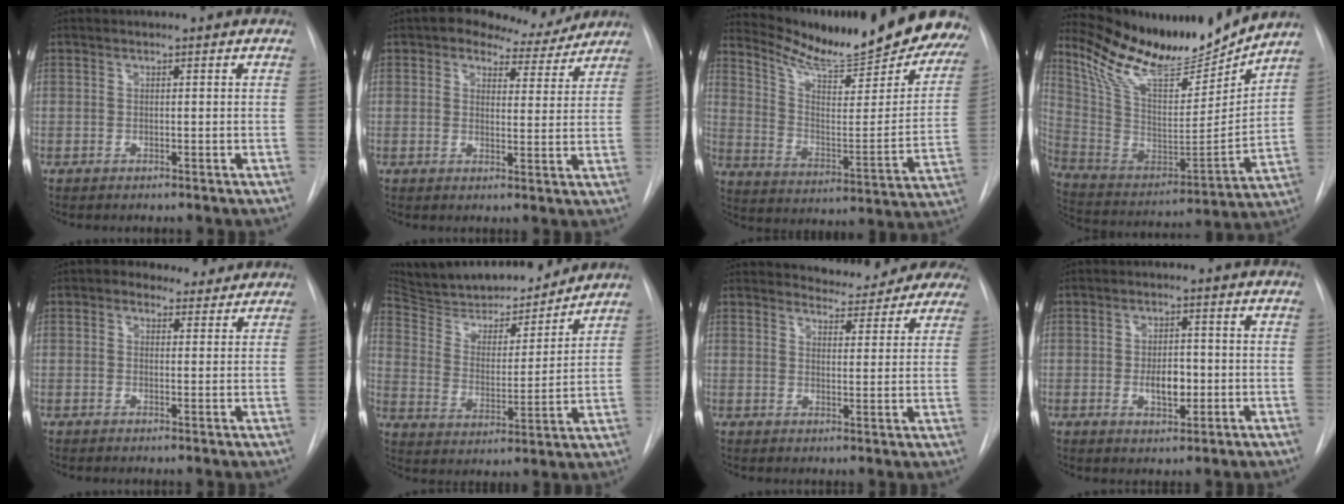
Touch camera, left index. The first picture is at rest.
{"total": 7.1, "force": [6.0, 3.3, 1.8], "torque": [-0.014, 0.005, 0.073]}
{"total": 25.2, "force": [22.7, 2.6, 10.6], "torque": [-0.169, -0.088, 0.314]}
{"total": 20.2, "force": [18.6, 2.6, 7.5], "torque": [-0.152, -0.040, 0.316]}
{"total": 5.3, "force": [4.2, 2.9, 1.4], "torque": [-0.013, 0.011, 0.054]}
{"total": 20.2, "force": [18.4, 4.6, 6.9], "torque": [-0.121, -0.006, 0.287]}
{"total": 11.0, "force": [10.6, 2.8, 1.1], "torque": [0.005, -0.020, 0.113]}
{"total": 4.7, "force": [-0.8, 2.3, 4.0], "torque": [-0.063, -0.001, -0.008]}